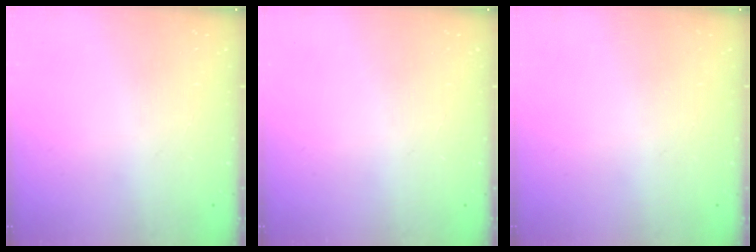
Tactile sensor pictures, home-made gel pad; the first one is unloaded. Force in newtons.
{"total": 0.0}
{"total": 0.0}